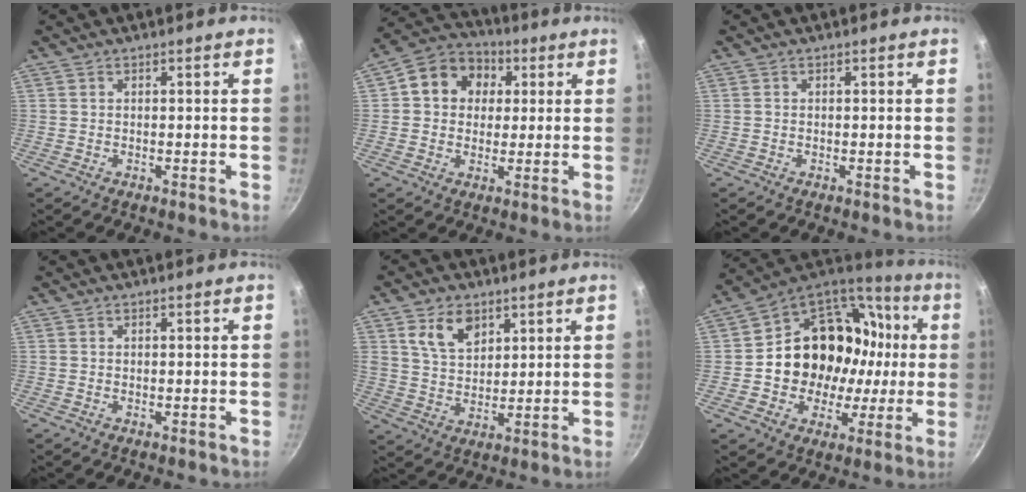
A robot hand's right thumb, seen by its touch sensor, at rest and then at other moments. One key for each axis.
{"total": 11.2, "fx": 2.7, "fy": 9.5, "fz": 5.3, "tx": -0.061, "ty": 0.014, "tz": 0.024}
{"total": 0.0}
{"total": 0.0}
{"total": 8.4, "fx": 4.1, "fy": 5.5, "fz": 4.9, "tx": -0.068, "ty": -0.020, "tz": 0.079}
{"total": 23.6, "fx": 1.7, "fy": 19.4, "fz": 13.4, "tx": -0.190, "ty": 0.044, "tz": 0.039}